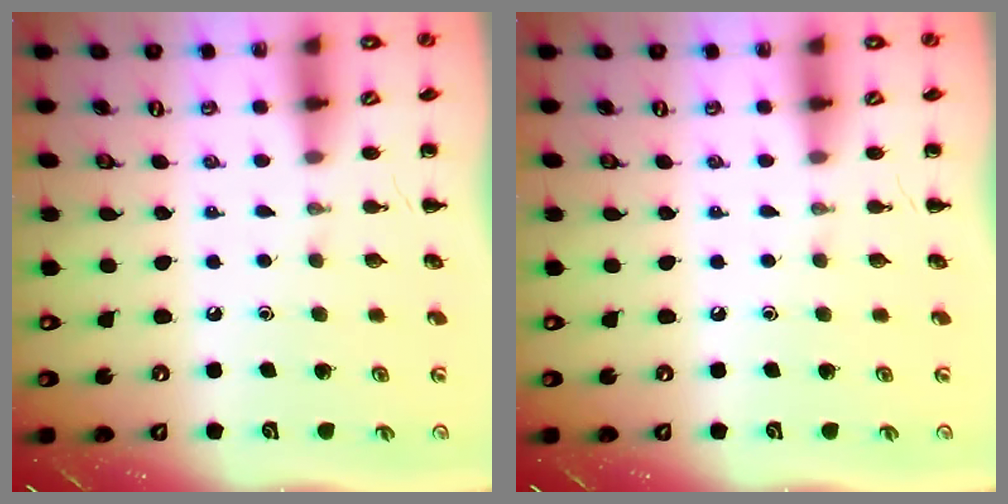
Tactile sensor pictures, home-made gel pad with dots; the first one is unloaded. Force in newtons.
{"total": 0.0}